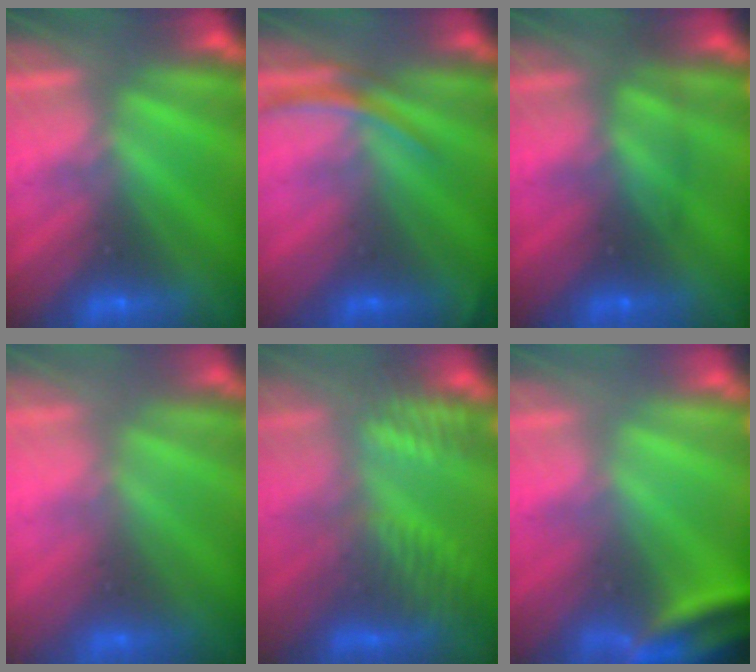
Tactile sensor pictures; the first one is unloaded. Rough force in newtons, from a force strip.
{"total": 2.8}
{"total": 2.4}
{"total": 2.7}
{"total": 4.6}
{"total": 3.3}